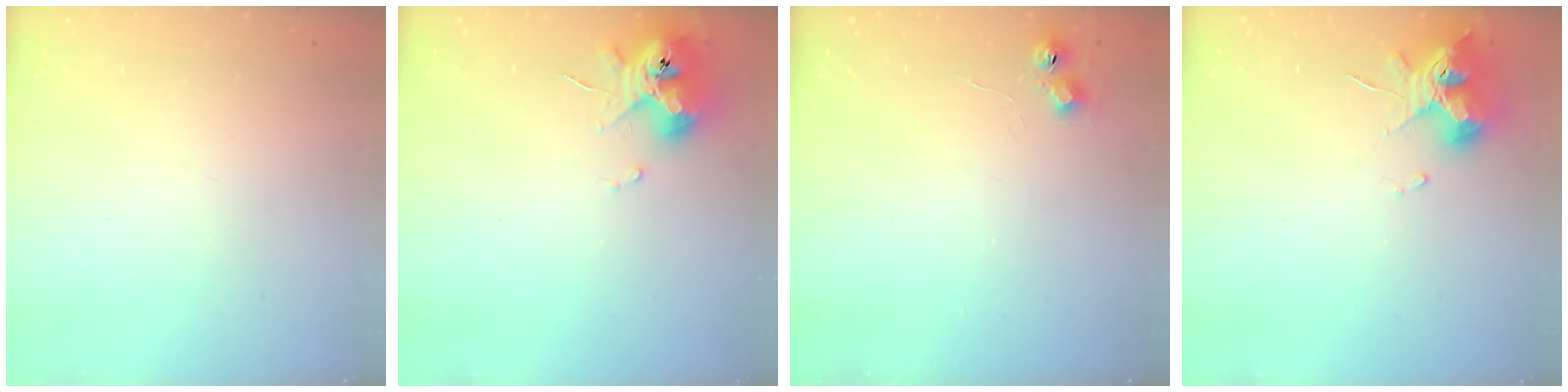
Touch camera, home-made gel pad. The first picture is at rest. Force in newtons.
{"total": 10.1, "press": 10.0, "slide": 1.5}
{"total": 5.6, "press": 5.6, "slide": 0.7}
{"total": 10.8, "press": 10.8, "slide": 1.4}